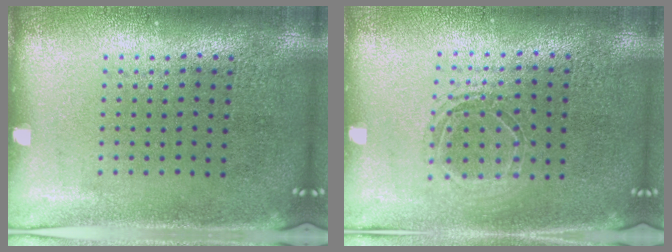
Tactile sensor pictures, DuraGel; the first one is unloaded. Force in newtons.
{"total": 1.4, "press": 1.2, "slide": 0.7}